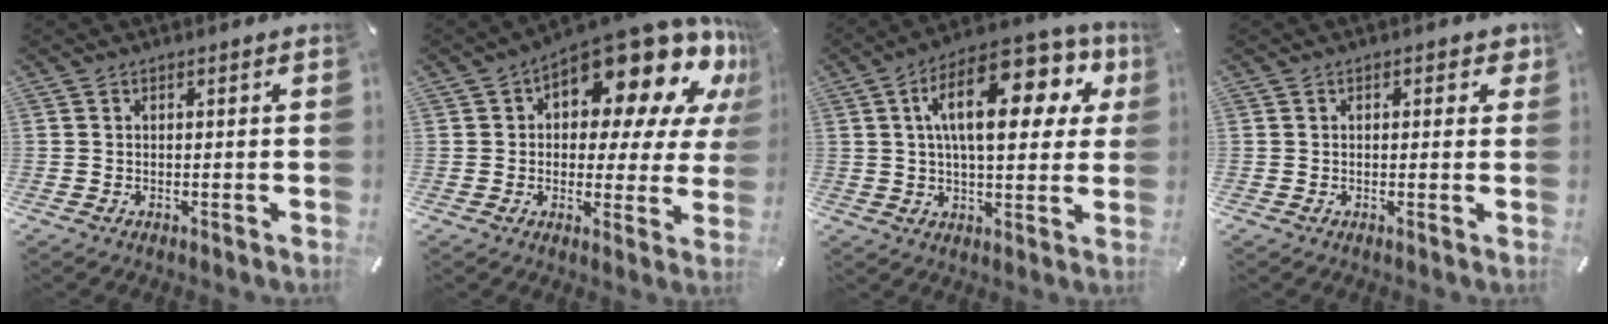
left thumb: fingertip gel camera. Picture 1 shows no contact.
{"total": 19.0, "force": [11.8, 8.4, 12.3], "torque": [-0.165, -0.098, 0.197]}
{"total": 20.4, "force": [7.2, 9.3, 16.7], "torque": [-0.265, -0.023, 0.111]}
{"total": 1.9, "force": [0.4, 1.2, 1.5], "torque": [-0.007, -0.001, -0.001]}